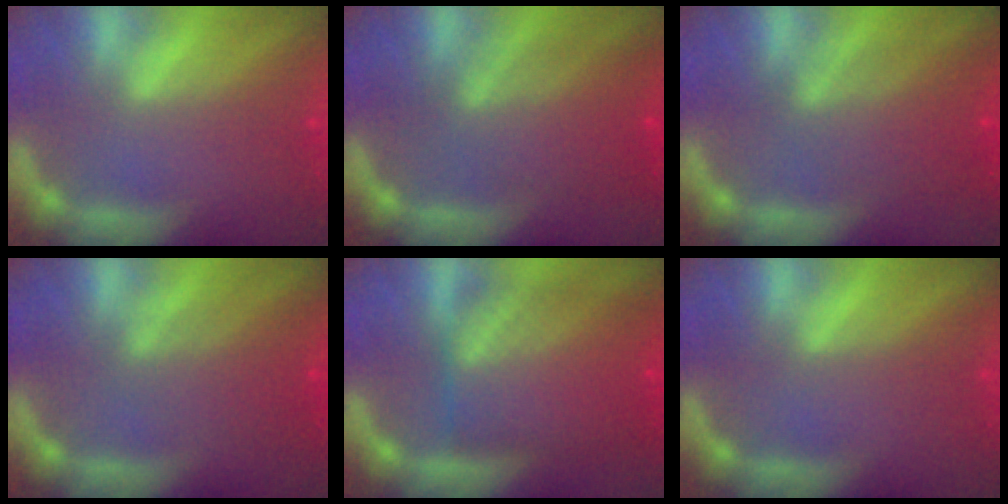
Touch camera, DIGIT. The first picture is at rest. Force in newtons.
{"total": 6.6}
{"total": 5.5}
{"total": 4.1}
{"total": 10.1}
{"total": 0.0}